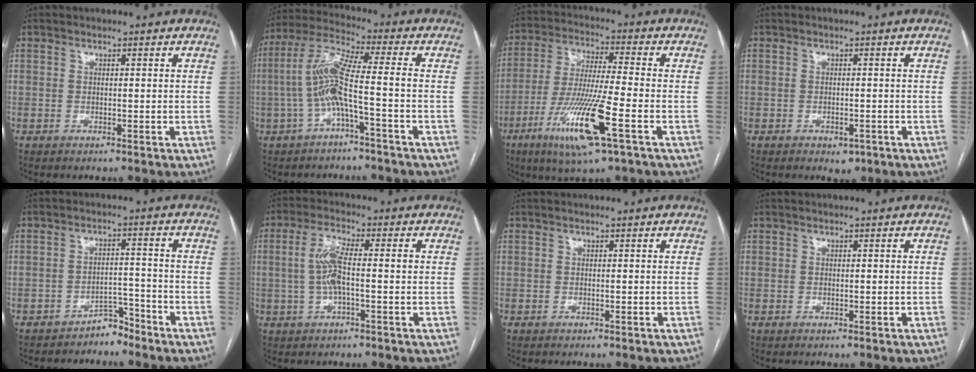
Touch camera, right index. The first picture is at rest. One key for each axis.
{"total": 8.5, "fx": -2.0, "fy": 0.2, "fz": 8.2, "tx": -0.176, "ty": 0.026, "tz": -0.043}
{"total": 14.2, "fx": -5.9, "fy": 0.4, "fz": 12.9, "tx": -0.263, "ty": -0.024, "tz": -0.107}
{"total": 2.1, "fx": -1.1, "fy": 1.3, "fz": 1.1, "tx": -0.011, "ty": 0.001, "tz": -0.005}
{"total": 3.4, "fx": -3.2, "fy": 1.2, "fz": 0.4, "tx": 0.003, "ty": 0.003, "tz": -0.051}
{"total": 6.1, "fx": 0.1, "fy": 1.3, "fz": 6.0, "tx": -0.129, "ty": 0.017, "tz": 0.000}
{"total": 0.0}
{"total": 0.0}